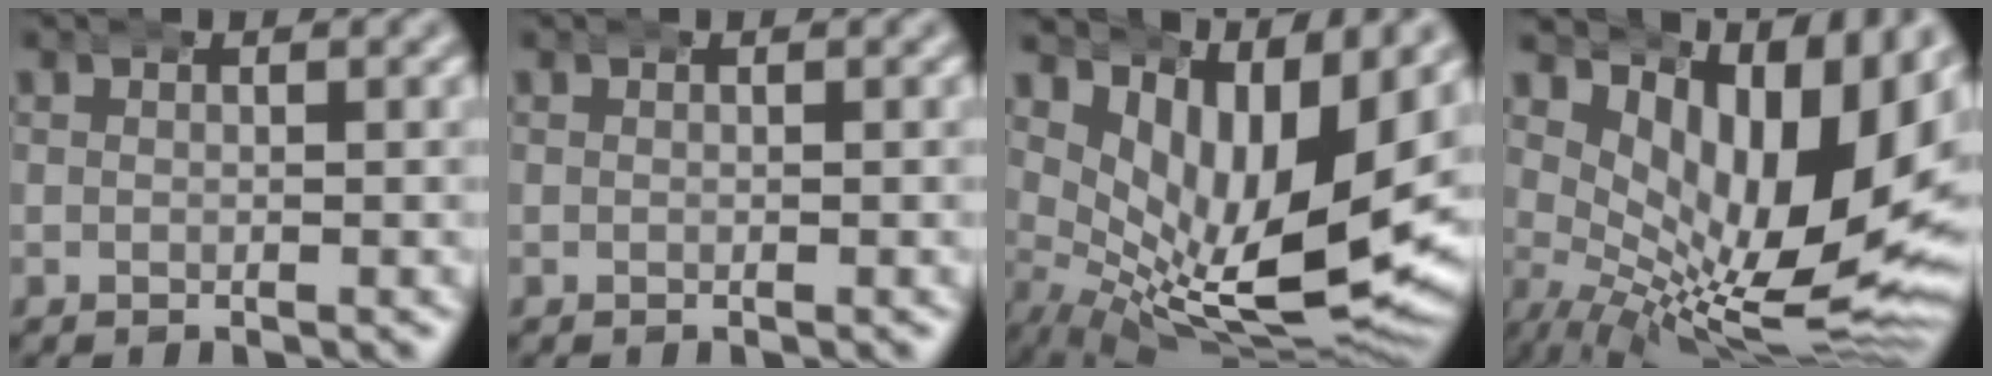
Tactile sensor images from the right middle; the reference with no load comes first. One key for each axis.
{"total": 0.0}
{"total": 13.0, "fx": 0.7, "fy": 6.4, "fz": 11.3, "tx": -0.183, "ty": -0.043, "tz": 0.036}
{"total": 14.8, "fx": 1.6, "fy": 6.8, "fz": 13.1, "tx": -0.187, "ty": -0.026, "tz": 0.042}